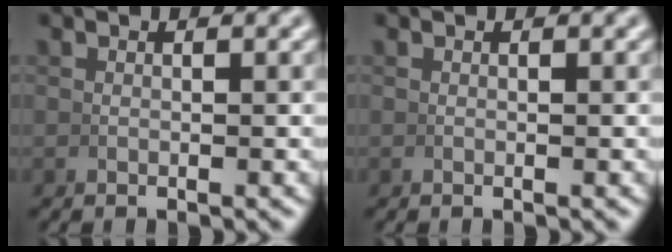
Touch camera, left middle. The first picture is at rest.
{"total": 0.0}